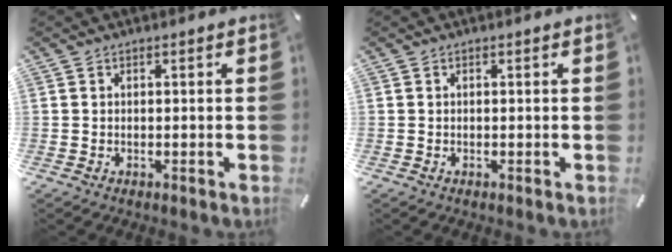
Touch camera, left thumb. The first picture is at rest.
{"total": 0.0}